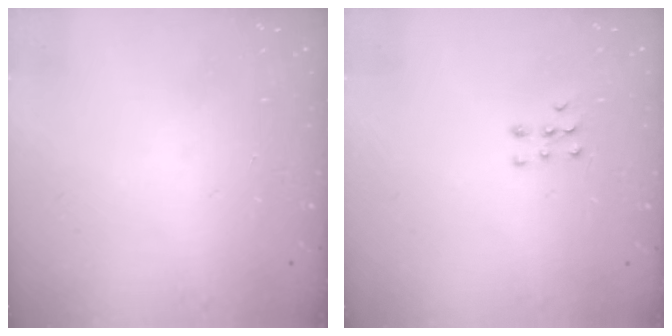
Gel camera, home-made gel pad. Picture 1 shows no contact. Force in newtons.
{"total": 5.5, "press": 5.5, "slide": 0.9}